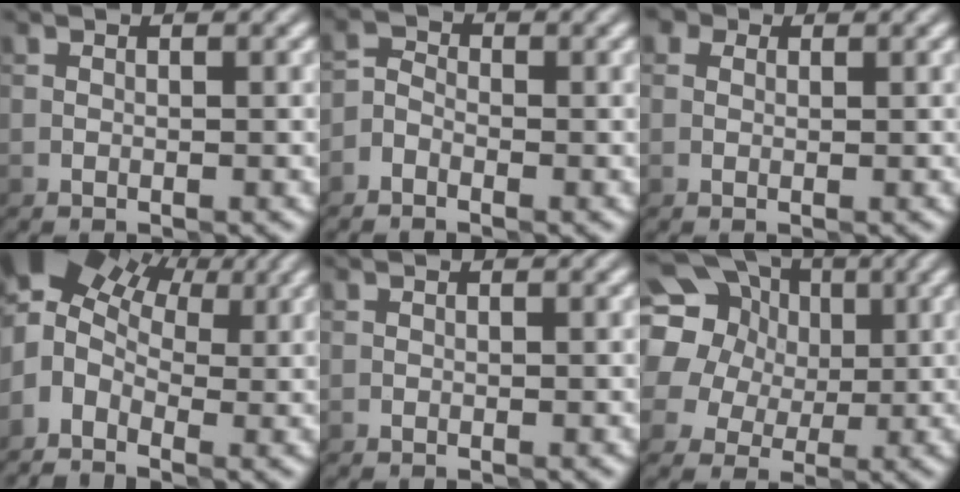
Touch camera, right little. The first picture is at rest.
{"total": 1.6, "force": [-1.0, 1.1, 0.6], "torque": [-0.007, 0.010, -0.027]}
{"total": 2.9, "force": [1.5, 2.0, 1.5], "torque": [-0.004, 0.024, -0.017]}
{"total": 7.6, "force": [1.9, 5.2, 5.2], "torque": [-0.102, 0.013, 0.022]}
{"total": 0.0}
{"total": 19.8, "force": [7.4, 16.9, 7.3], "torque": [-0.203, 0.050, 0.105]}